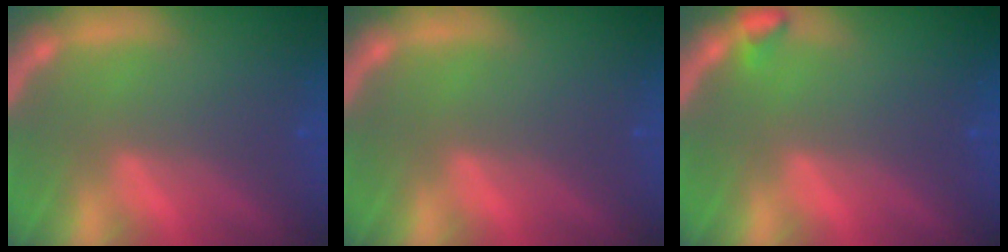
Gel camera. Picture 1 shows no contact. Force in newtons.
{"total": 0.0}
{"total": 0.9}